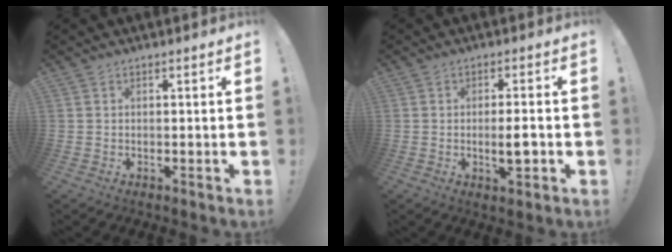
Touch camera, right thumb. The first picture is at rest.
{"total": 5.3, "force": [-1.3, 1.1, 5.0], "torque": [-0.073, -0.002, -0.023]}